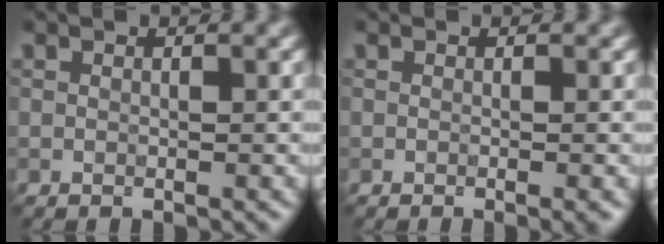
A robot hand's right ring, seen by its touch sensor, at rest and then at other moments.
{"total": 1.1, "force": [-0.3, 0.3, 1.0], "torque": [-0.005, -0.004, -0.005]}